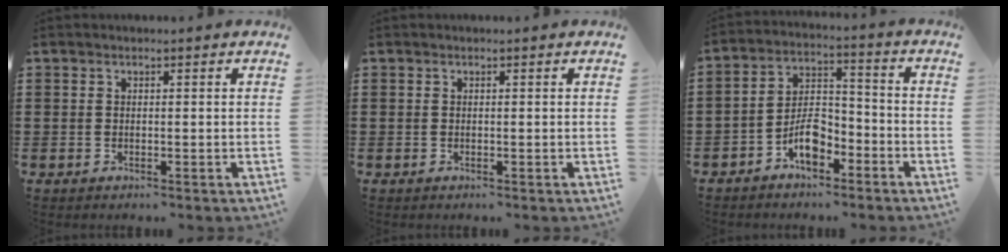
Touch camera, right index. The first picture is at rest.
{"total": 0.0}
{"total": 6.6, "force": [-4.1, 3.2, 4.1], "torque": [-0.079, 0.016, -0.078]}